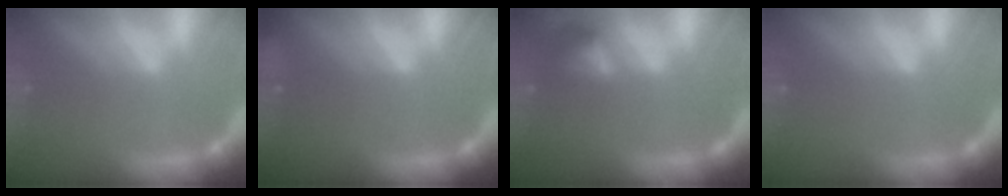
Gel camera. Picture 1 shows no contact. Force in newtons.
{"total": 2.9}
{"total": 2.4}
{"total": 0.0}